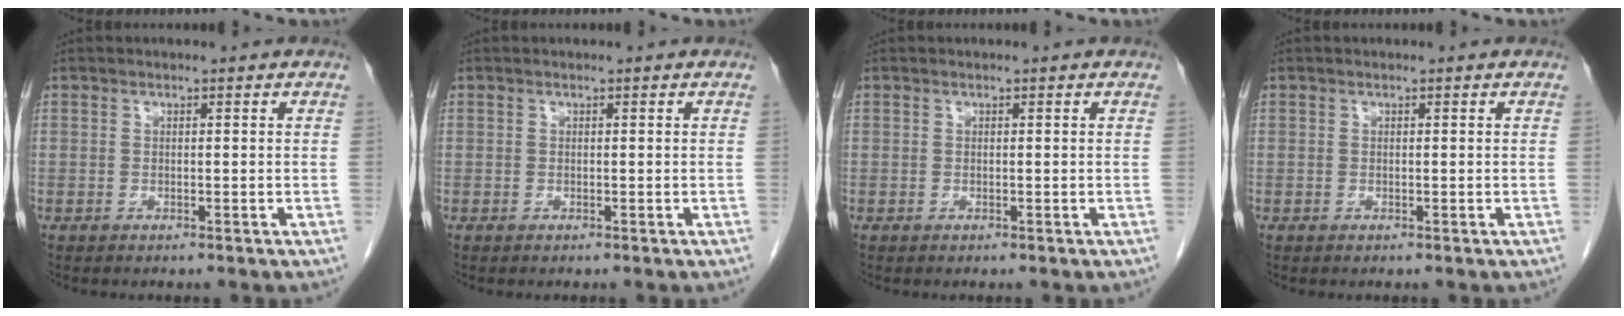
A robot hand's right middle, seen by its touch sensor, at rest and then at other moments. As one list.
[{"total": 0.0}, {"total": 0.0}, {"total": 0.0}]